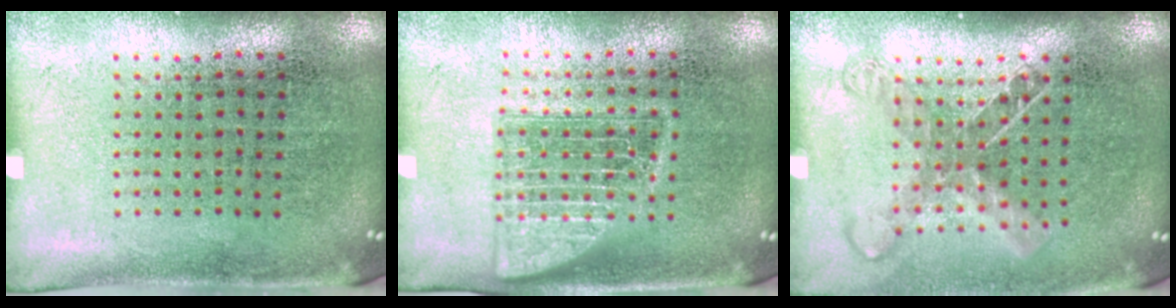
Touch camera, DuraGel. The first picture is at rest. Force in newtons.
{"total": 1.8, "press": 1.7, "slide": 0.3}
{"total": 1.5, "press": 1.2, "slide": 1.0}